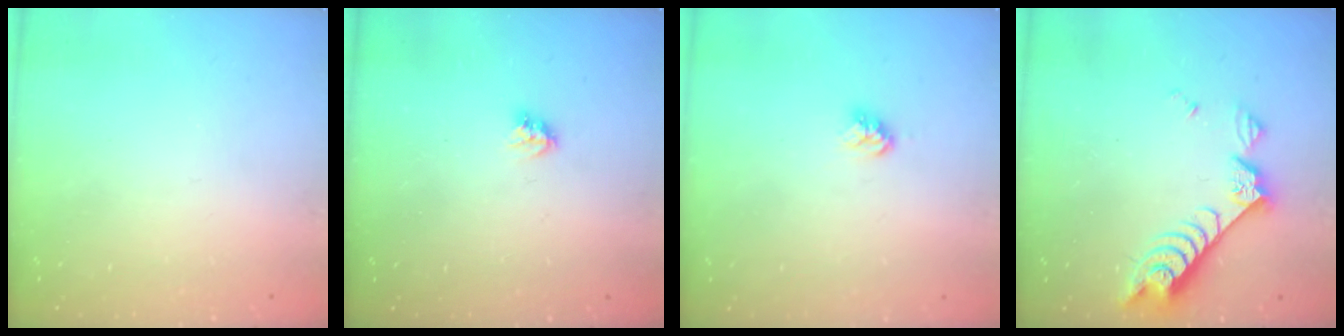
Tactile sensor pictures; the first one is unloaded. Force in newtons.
{"total": 3.6, "press": 3.6, "slide": 0.5}
{"total": 3.9, "press": 3.8, "slide": 0.5}
{"total": 8.3, "press": 8.2, "slide": 1.3}